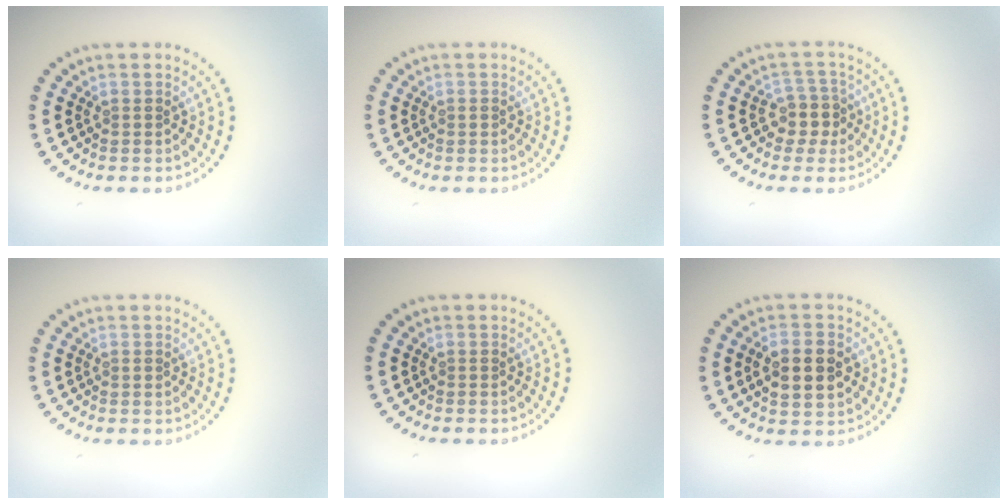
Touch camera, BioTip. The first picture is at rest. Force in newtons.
{"total": 0.5, "press": 0.5, "slide": 0.2}
{"total": 2.7, "press": 2.2, "slide": 1.5}
{"total": 0.5, "press": 0.5, "slide": 0.2}
{"total": 0.0}
{"total": 5.1, "press": 5.1, "slide": 0.2}